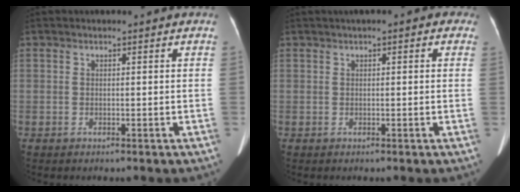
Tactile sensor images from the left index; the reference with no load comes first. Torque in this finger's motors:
{"motor_torque": [0.54, -0.61, 0.20, 0.08]}